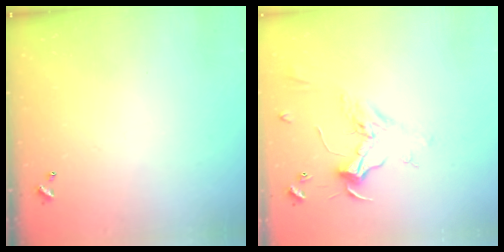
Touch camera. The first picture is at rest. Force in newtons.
{"total": 2.5, "press": 2.3, "slide": 0.8}